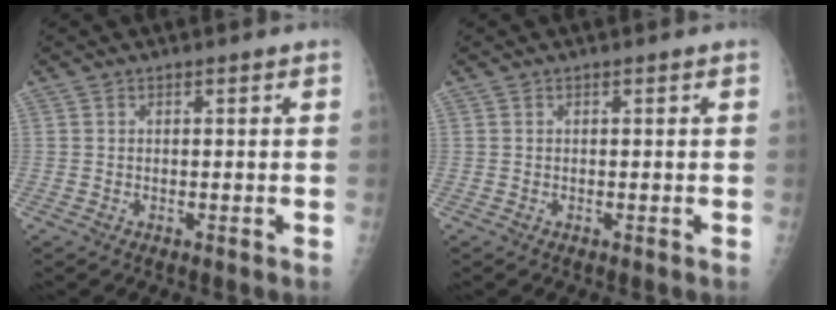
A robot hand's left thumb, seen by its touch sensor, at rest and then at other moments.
{"total": 0.0}